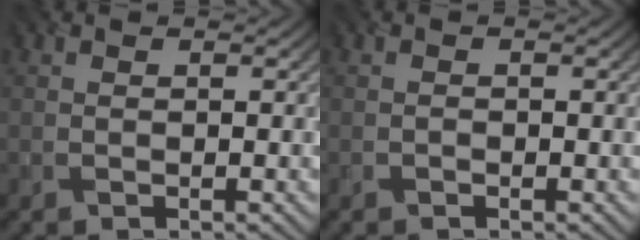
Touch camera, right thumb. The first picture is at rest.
{"total": 0.7, "force": [-0.5, 0.4, 0.0], "torque": [0.001, -0.008, -0.007]}